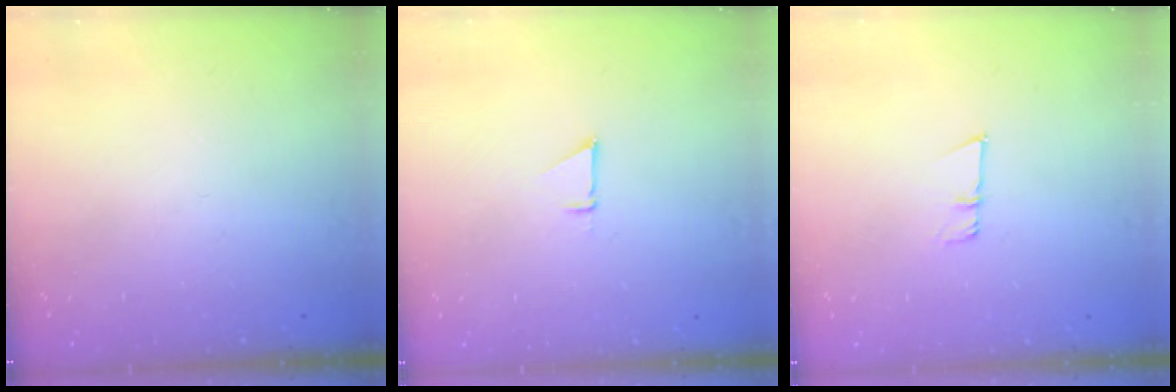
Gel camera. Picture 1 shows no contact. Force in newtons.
{"total": 1.9, "press": 1.9, "slide": 0.0}
{"total": 5.4, "press": 5.2, "slide": 1.3}